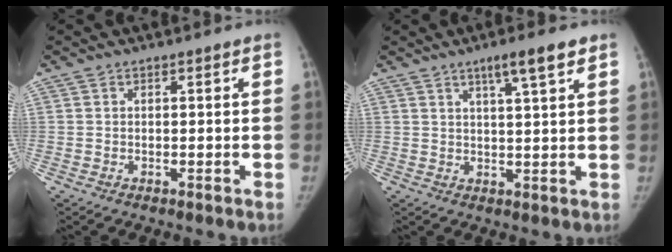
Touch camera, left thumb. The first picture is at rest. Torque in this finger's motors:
{"motor_torque": [0.26, 0.18, 0.16, -0.34, 0.02]}